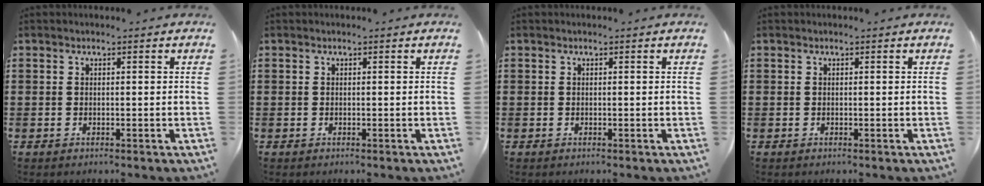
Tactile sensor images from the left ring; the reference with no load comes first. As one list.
[{"total": 0.0}, {"total": 0.0}, {"total": 0.0}]